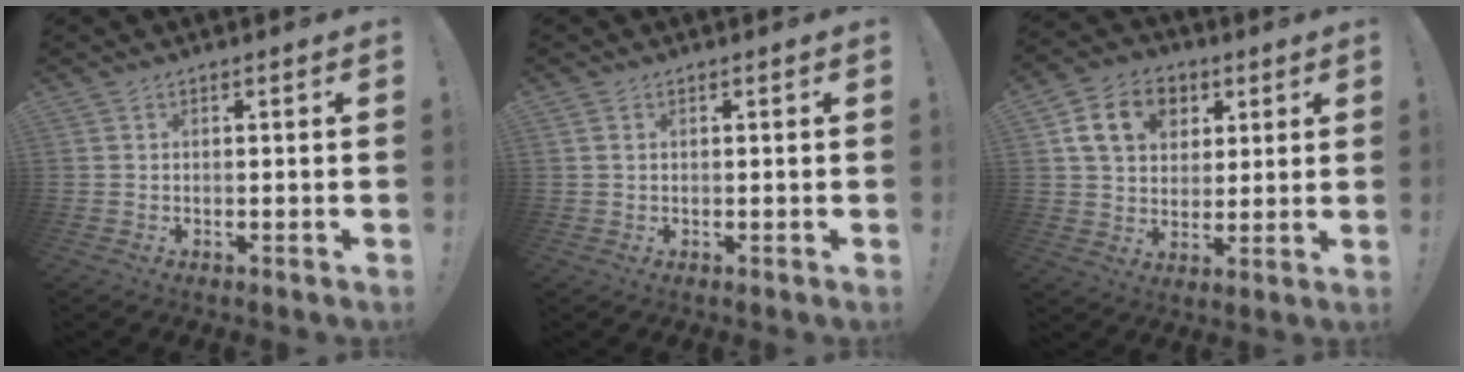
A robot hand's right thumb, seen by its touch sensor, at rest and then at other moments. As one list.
[{"total": 0.8, "force": [0.3, 0.7, 0.4], "torque": [-0.009, 0.003, 0.006]}, {"total": 13.3, "force": [5.0, 10.3, 6.7], "torque": [-0.103, -0.009, 0.099]}]